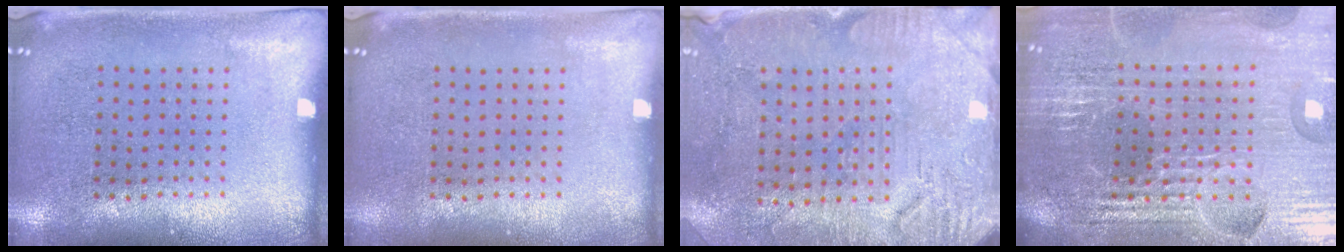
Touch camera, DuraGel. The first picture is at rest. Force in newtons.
{"total": 0.0}
{"total": 3.0, "press": 2.9, "slide": 1.0}
{"total": 5.4, "press": 4.9, "slide": 2.1}